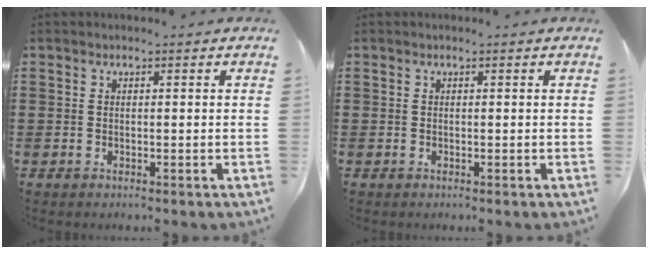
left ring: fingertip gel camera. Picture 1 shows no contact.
{"total": 0.0}